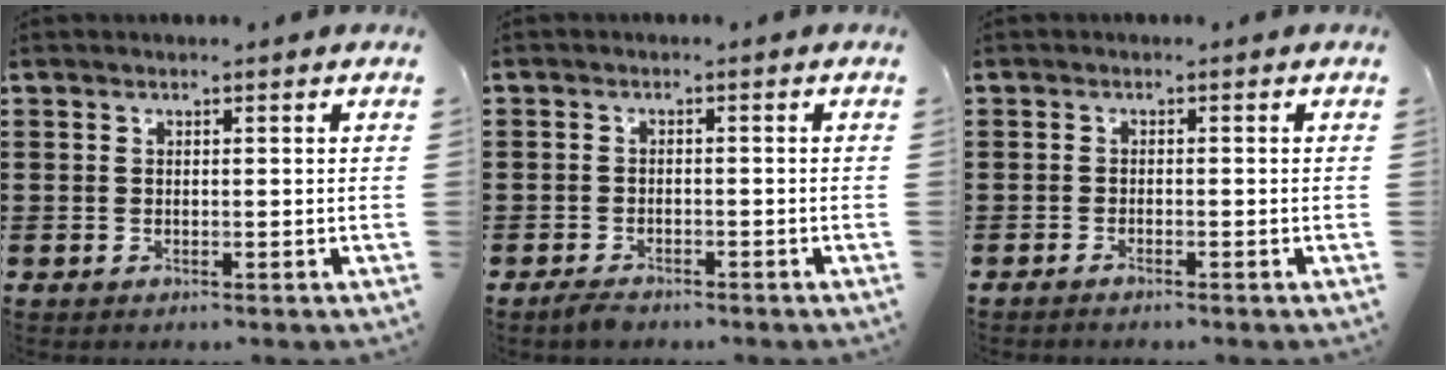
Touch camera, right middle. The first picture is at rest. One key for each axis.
{"total": 1.7, "fx": -1.6, "fy": 0.7, "fz": 0.2, "tx": -0.008, "ty": 0.004, "tz": -0.033}
{"total": 0.9, "fx": -0.8, "fy": 0.0, "fz": 0.3, "tx": -0.007, "ty": -0.002, "tz": -0.016}